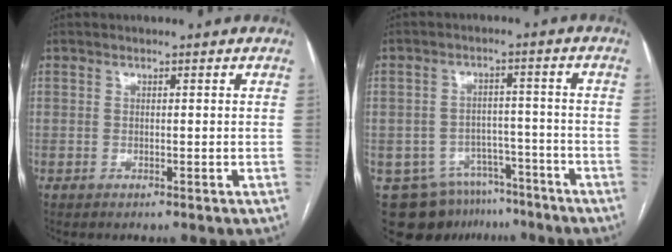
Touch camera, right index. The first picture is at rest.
{"total": 10.7, "force": [-8.1, 6.5, 2.7], "torque": [-0.039, 0.022, -0.115]}